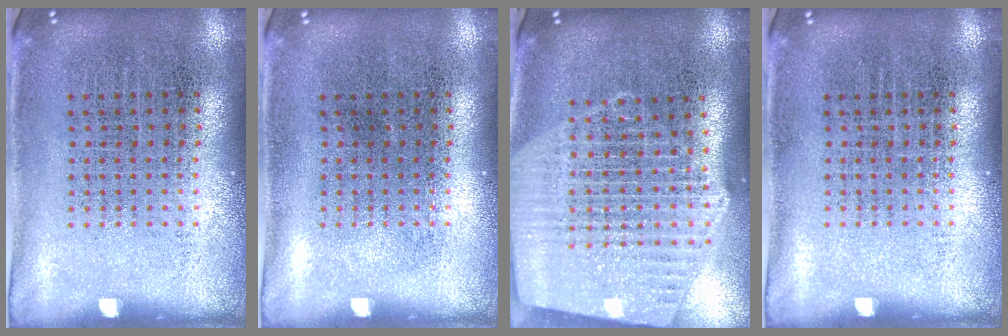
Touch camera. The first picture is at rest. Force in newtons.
{"total": 0.0}
{"total": 2.7, "press": 2.3, "slide": 1.5}
{"total": 0.0}